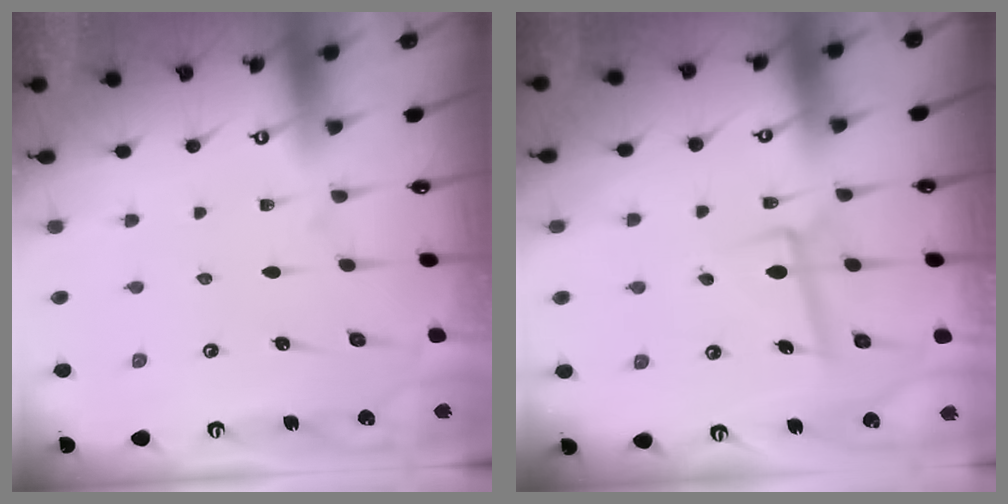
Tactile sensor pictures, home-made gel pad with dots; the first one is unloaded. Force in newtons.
{"total": 6.2, "press": 6.0, "slide": 1.2}